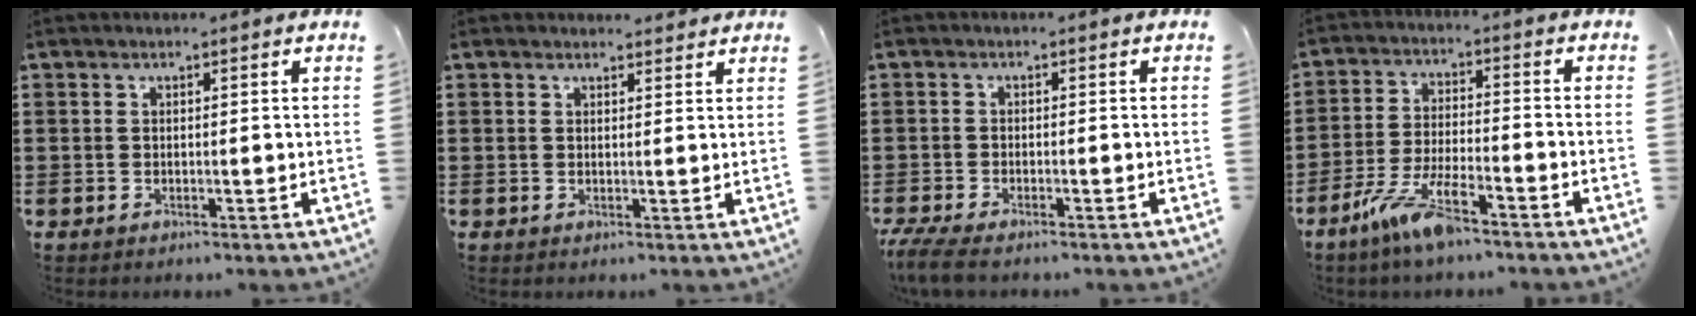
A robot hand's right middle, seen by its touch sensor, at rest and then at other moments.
{"total": 1.3, "force": [1.3, 0.0, 0.1], "torque": [0.002, -0.005, 0.024]}
{"total": 3.2, "force": [-2.8, 0.0, 1.4], "torque": [-0.046, -0.015, -0.060]}
{"total": 8.1, "force": [-5.8, 1.2, 5.5], "torque": [-0.117, -0.007, -0.109]}